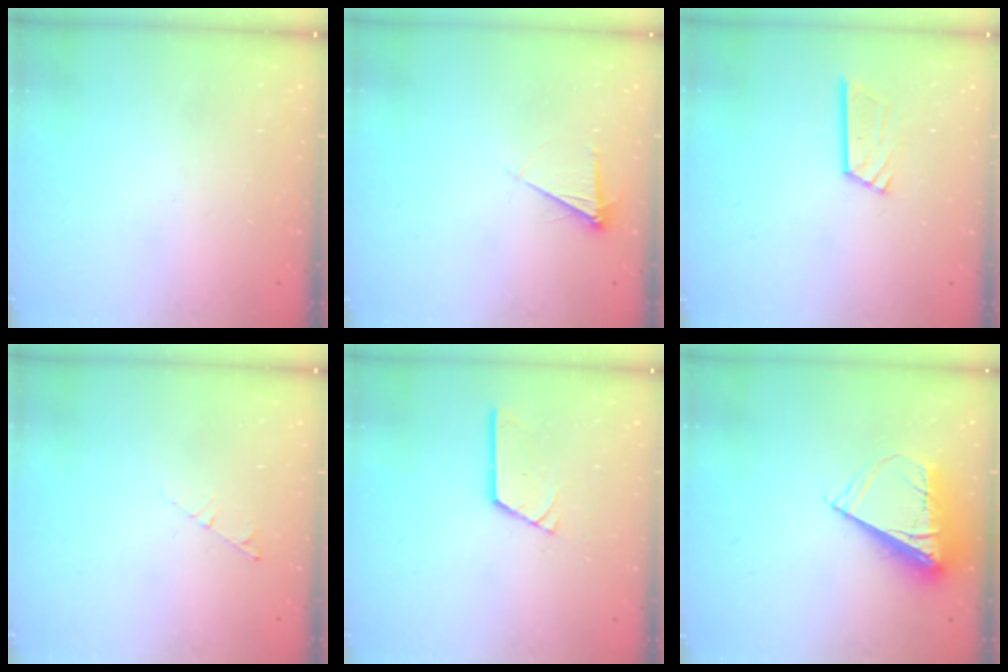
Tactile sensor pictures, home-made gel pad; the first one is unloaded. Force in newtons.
{"total": 5.4, "press": 5.4, "slide": 0.7}
{"total": 9.8, "press": 9.7, "slide": 0.9}
{"total": 2.7, "press": 2.6, "slide": 0.3}
{"total": 6.5, "press": 6.4, "slide": 0.5}
{"total": 9.3, "press": 9.3, "slide": 1.1}